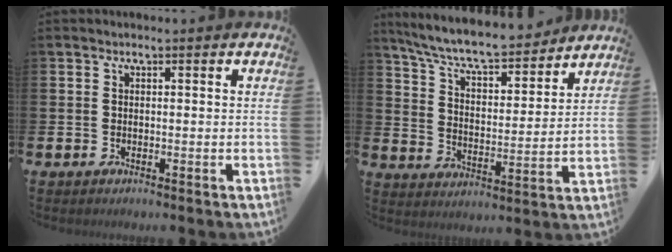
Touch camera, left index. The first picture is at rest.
{"total": 8.7, "force": [8.0, 1.5, 2.9], "torque": [-0.086, -0.059, 0.138]}